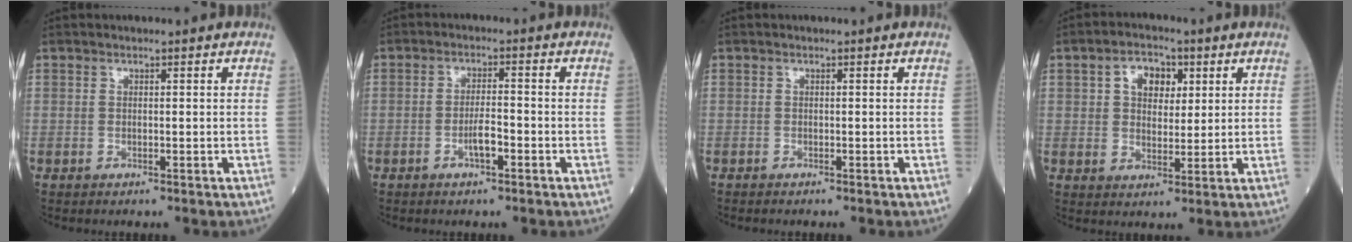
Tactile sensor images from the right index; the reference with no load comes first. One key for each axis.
{"total": 3.2, "fx": -1.5, "fy": 0.6, "fz": 2.8, "tx": -0.047, "ty": 0.002, "tz": -0.029}
{"total": 0.5, "fx": -0.5, "fy": 0.0, "fz": 0.0, "tx": 0.000, "ty": 0.000, "tz": -0.013}
{"total": 6.0, "fx": 2.2, "fy": 3.9, "fz": 4.0, "tx": -0.065, "ty": 0.016, "tz": 0.037}